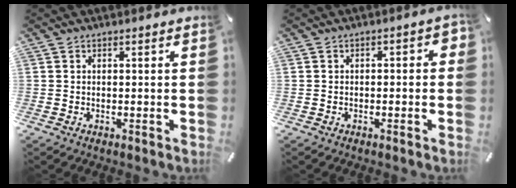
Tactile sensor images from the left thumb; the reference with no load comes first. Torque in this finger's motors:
{"motor_torque": [0.00, -0.13, -0.25, -0.08, 0.07]}